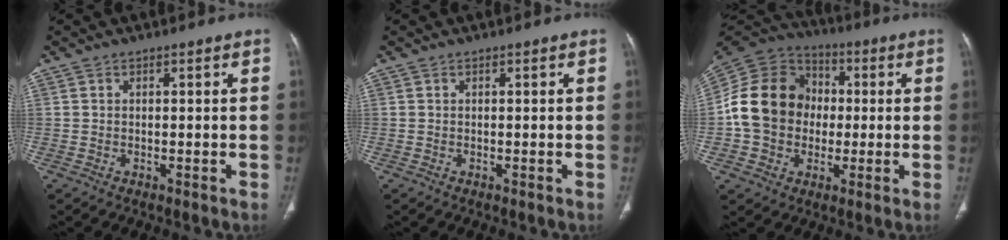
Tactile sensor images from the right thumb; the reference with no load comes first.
{"total": 0.0}
{"total": 16.6, "force": [-0.6, 14.1, 8.7], "torque": [-0.140, 0.030, -0.017]}